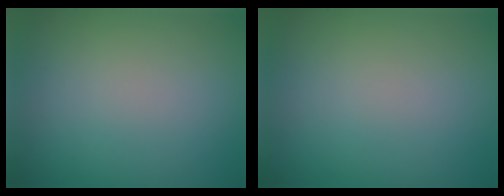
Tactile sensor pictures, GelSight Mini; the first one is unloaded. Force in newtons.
{"total": 0.0}